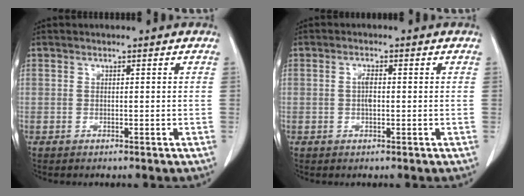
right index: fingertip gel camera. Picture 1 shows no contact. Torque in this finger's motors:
{"motor_torque": [0.47, 0.01, 0.04, 0.06]}